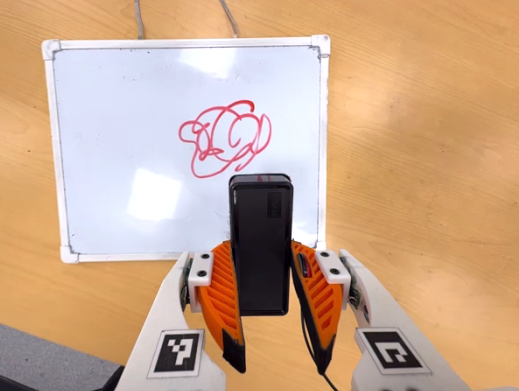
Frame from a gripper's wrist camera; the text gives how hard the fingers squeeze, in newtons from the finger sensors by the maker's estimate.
{"total": 4.5, "left": 3.4, "right": 5.6}